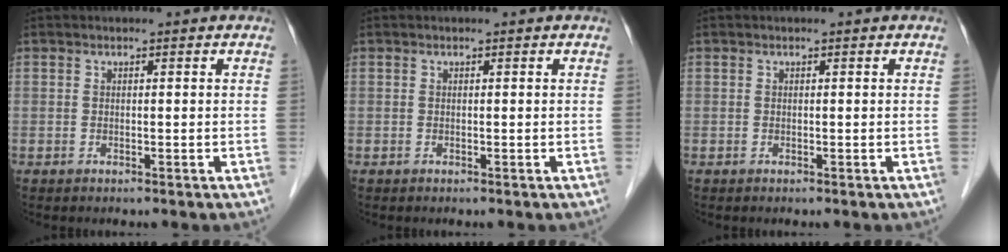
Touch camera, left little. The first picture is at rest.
{"total": 0.0}
{"total": 0.0}